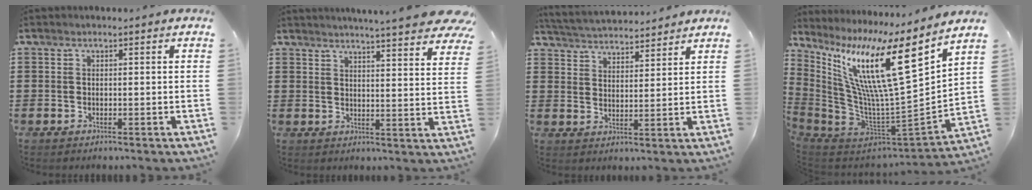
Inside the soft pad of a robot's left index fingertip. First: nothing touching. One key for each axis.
{"total": 5.6, "fx": 5.2, "fy": -0.4, "fz": 2.0, "tx": -0.043, "ty": -0.030, "tz": 0.089}
{"total": 3.8, "fx": 3.8, "fy": 0.2, "fz": 0.1, "tx": -0.019, "ty": -0.021, "tz": 0.066}
{"total": 17.3, "fx": 8.7, "fy": 2.4, "fz": 14.8, "tx": -0.288, "ty": -0.058, "tz": 0.128}